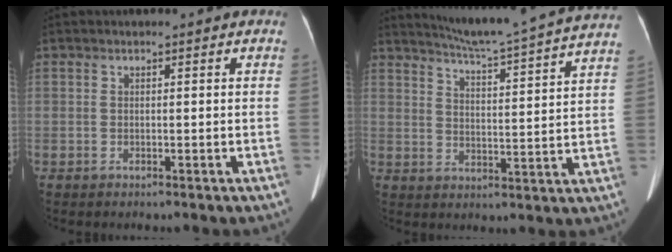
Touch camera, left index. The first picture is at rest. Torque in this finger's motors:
{"motor_torque": [0.45, -1.68, 0.00, 0.04]}